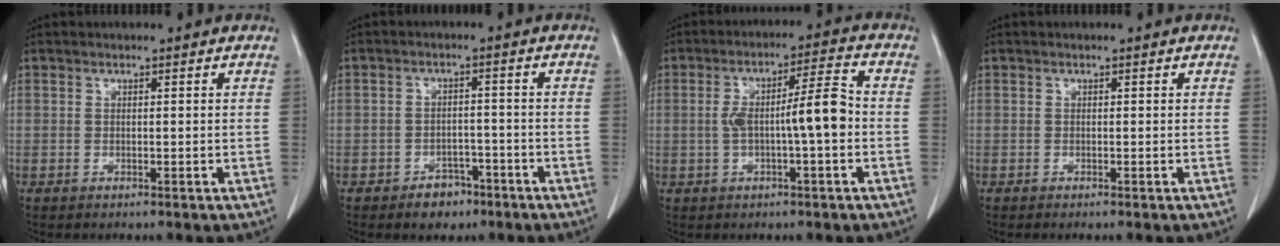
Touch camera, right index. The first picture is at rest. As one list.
[{"total": 4.2, "force": [-2.7, 2.8, 1.5], "torque": [-0.018, 0.009, -0.035]}, {"total": 8.1, "force": [-1.0, 0.8, 8.0], "torque": [-0.139, 0.022, -0.017]}, {"total": 0.0}]